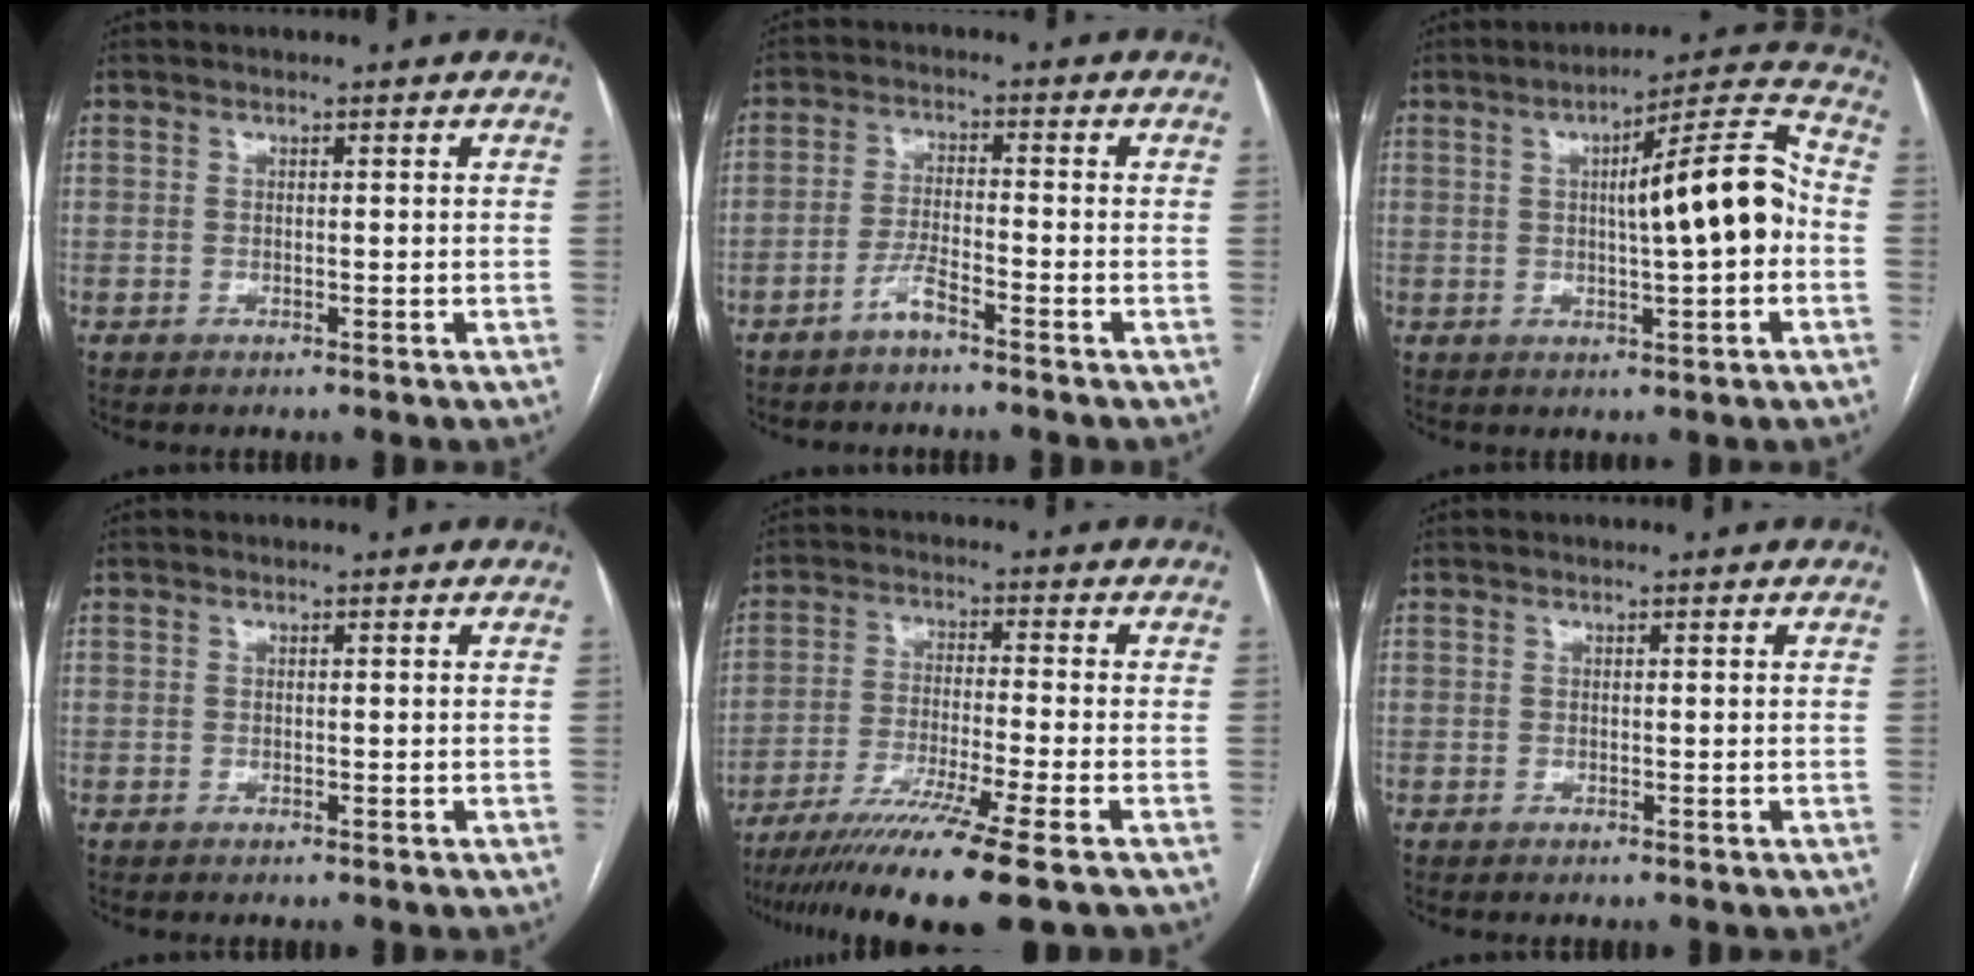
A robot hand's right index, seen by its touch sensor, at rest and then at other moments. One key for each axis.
{"total": 3.5, "fx": -2.7, "fy": 0.3, "fz": 2.3, "tx": -0.047, "ty": 0.003, "tz": -0.052}
{"total": 12.2, "fx": -0.1, "fy": 1.3, "fz": 12.1, "tx": -0.176, "ty": 0.028, "tz": -0.002}
{"total": 0.0}
{"total": 13.9, "fx": -10.2, "fy": -1.8, "fz": 9.2, "tx": -0.165, "ty": -0.044, "tz": -0.167}
{"total": 0.0}